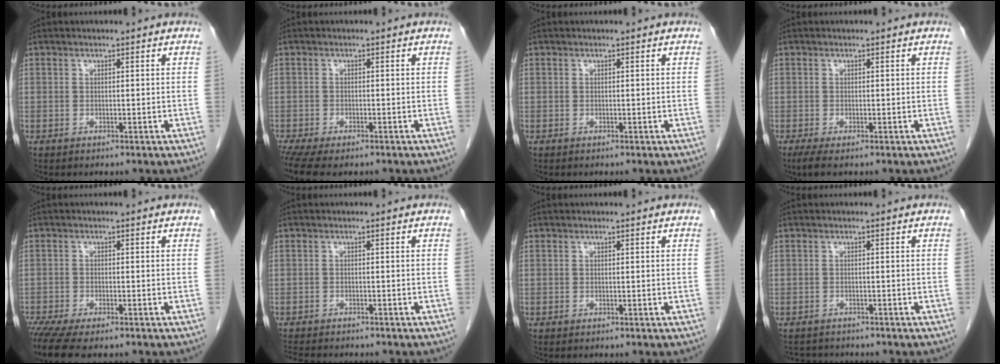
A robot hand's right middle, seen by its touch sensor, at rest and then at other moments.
{"total": 7.1, "force": [-5.6, 2.0, 3.9], "torque": [-0.063, -0.010, -0.085]}
{"total": 0.0}
{"total": 2.2, "force": [-1.3, 0.3, 1.7], "torque": [-0.034, -0.009, -0.022]}
{"total": 7.9, "force": [-6.2, 1.6, 4.5], "torque": [-0.074, -0.016, -0.099]}
{"total": 7.5, "force": [-6.7, 1.7, 3.0], "torque": [-0.049, -0.005, -0.093]}
{"total": 0.0}
{"total": 4.1, "force": [-3.9, 1.2, 0.7], "torque": [-0.010, -0.004, -0.053]}